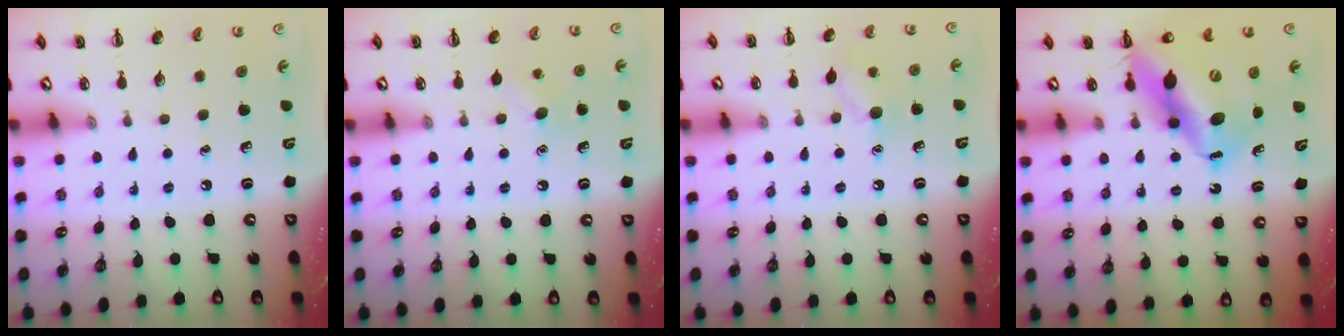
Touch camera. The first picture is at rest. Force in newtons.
{"total": 5.4, "press": 5.3, "slide": 1.0}
{"total": 8.0, "press": 7.9, "slide": 1.4}
{"total": 15.7, "press": 15.1, "slide": 4.4}